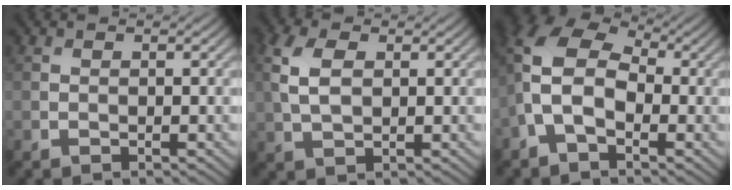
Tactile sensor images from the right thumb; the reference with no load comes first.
{"total": 5.2, "force": [1.1, 3.1, 4.0], "torque": [-0.108, 0.008, 0.019]}
{"total": 10.5, "force": [-1.0, 6.4, 8.2], "torque": [-0.200, 0.013, -0.038]}